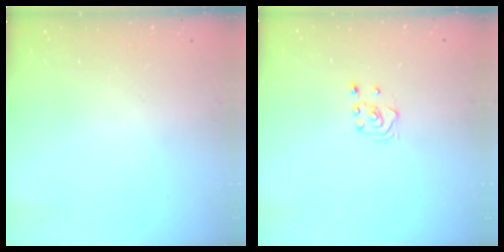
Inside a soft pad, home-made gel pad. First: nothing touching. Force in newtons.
{"total": 3.1, "press": 3.0, "slide": 0.8}